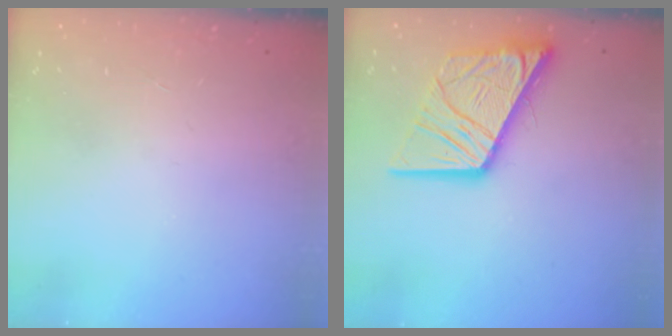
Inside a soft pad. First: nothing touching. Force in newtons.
{"total": 17.7, "press": 17.6, "slide": 2.1}